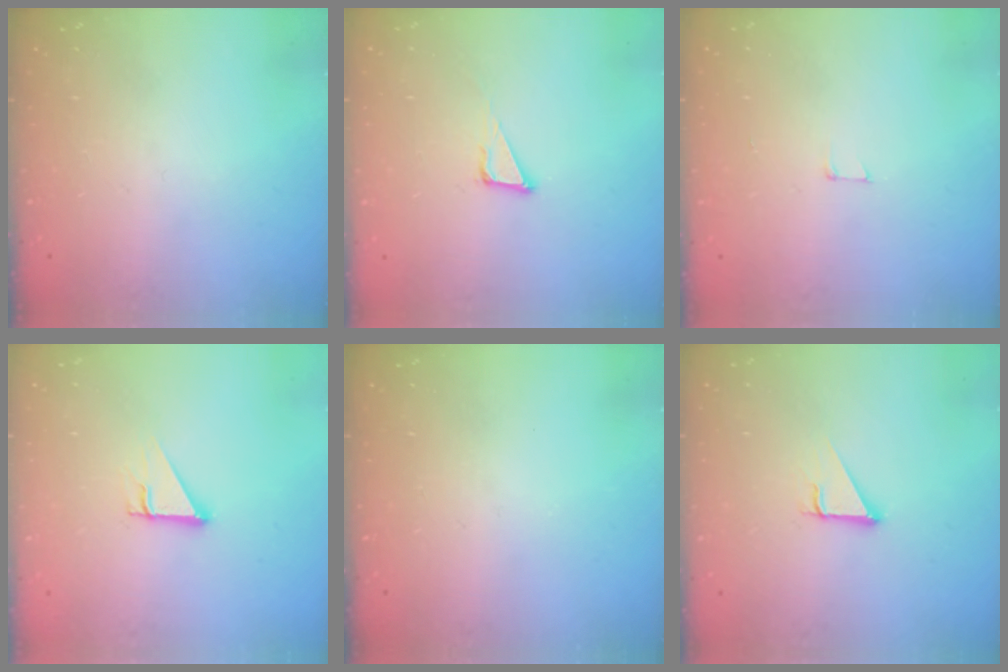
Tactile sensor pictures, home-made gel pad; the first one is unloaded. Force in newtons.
{"total": 3.8, "press": 3.7, "slide": 0.2}
{"total": 2.9, "press": 2.9, "slide": 0.2}
{"total": 2.7, "press": 2.7, "slide": 0.1}
{"total": 0.0}
{"total": 2.9, "press": 2.8, "slide": 0.2}